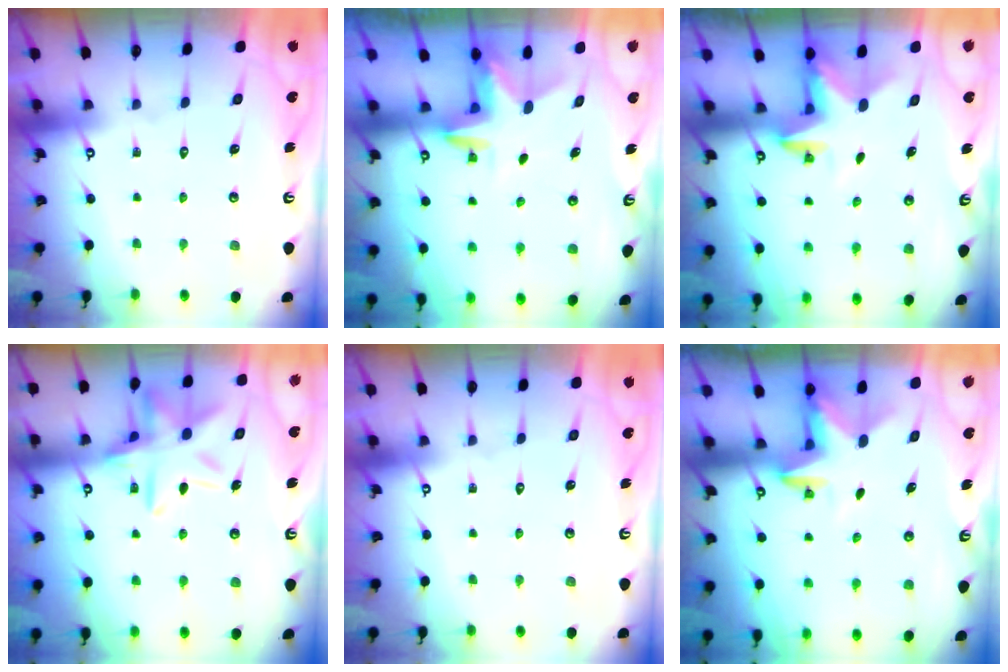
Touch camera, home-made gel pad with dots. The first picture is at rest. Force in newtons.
{"total": 3.0, "press": 3.0, "slide": 0.2}
{"total": 2.8, "press": 2.8, "slide": 0.2}
{"total": 16.2, "press": 16.1, "slide": 1.3}
{"total": 0.0}
{"total": 3.0, "press": 3.0, "slide": 0.1}